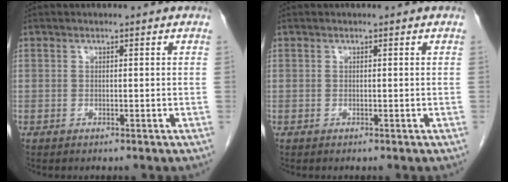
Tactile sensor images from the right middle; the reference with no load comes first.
{"total": 0.0}